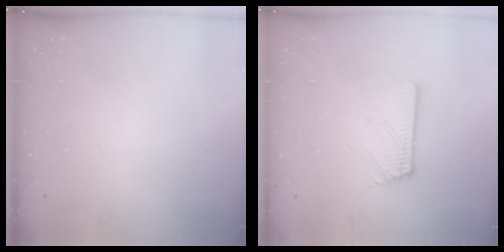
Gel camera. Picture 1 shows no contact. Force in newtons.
{"total": 2.6, "press": 2.6, "slide": 0.3}